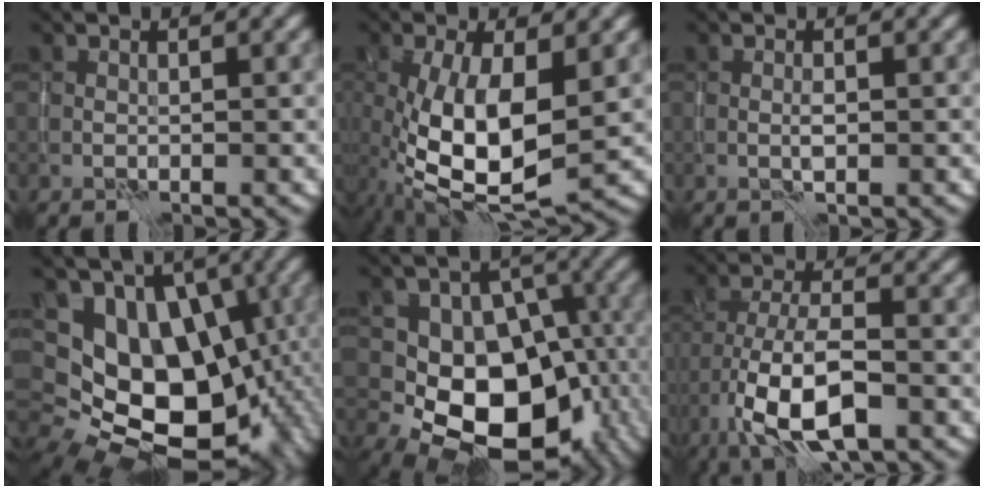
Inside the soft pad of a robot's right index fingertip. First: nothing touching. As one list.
[{"total": 9.6, "force": [-1.2, 3.8, 8.7], "torque": [-0.181, -0.015, -0.018]}, {"total": 0.8, "force": [-0.2, 0.2, 0.8], "torque": [-0.018, 0.000, -0.004]}, {"total": 15.4, "force": [-0.5, 11.5, 10.2], "torque": [-0.132, -0.014, 0.018]}, {"total": 15.0, "force": [-3.6, 11.1, 9.4], "torque": [-0.109, -0.002, -0.066]}, {"total": 8.6, "force": [-4.2, 3.3, 6.7], "torque": [-0.135, -0.005, -0.080]}]